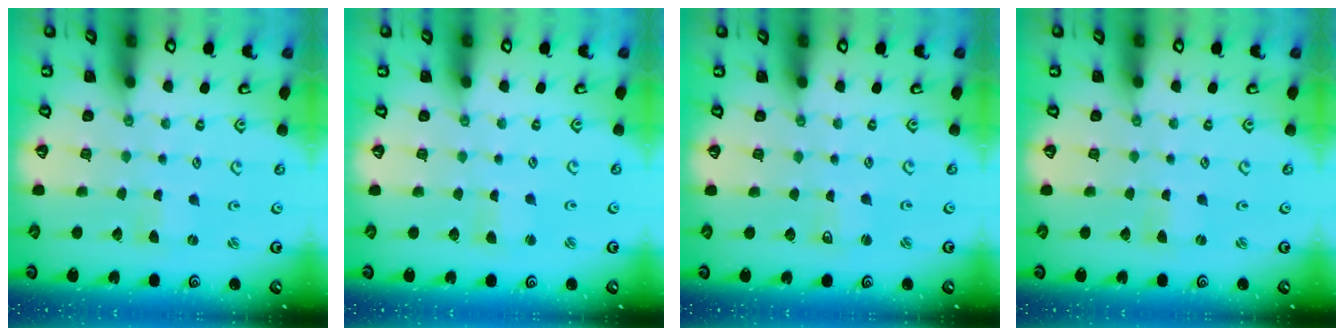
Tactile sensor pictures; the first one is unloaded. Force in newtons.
{"total": 1.9, "press": 1.9, "slide": 0.4}
{"total": 2.0, "press": 2.0, "slide": 0.3}
{"total": 0.0}